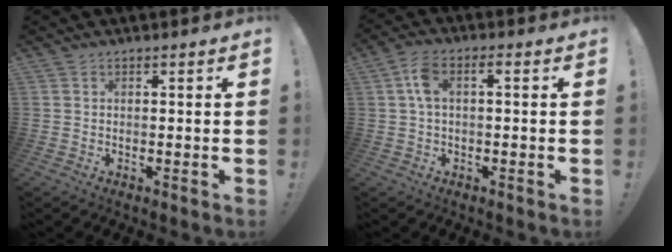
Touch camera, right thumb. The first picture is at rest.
{"total": 5.9, "force": [0.4, 2.7, 5.2], "torque": [-0.096, 0.008, 0.007]}